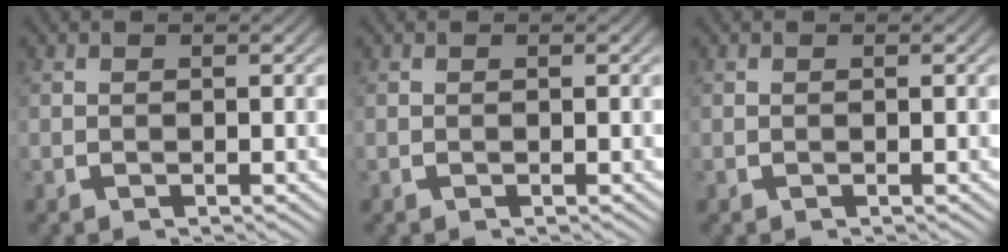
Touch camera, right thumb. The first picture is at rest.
{"total": 0.0}
{"total": 0.0}